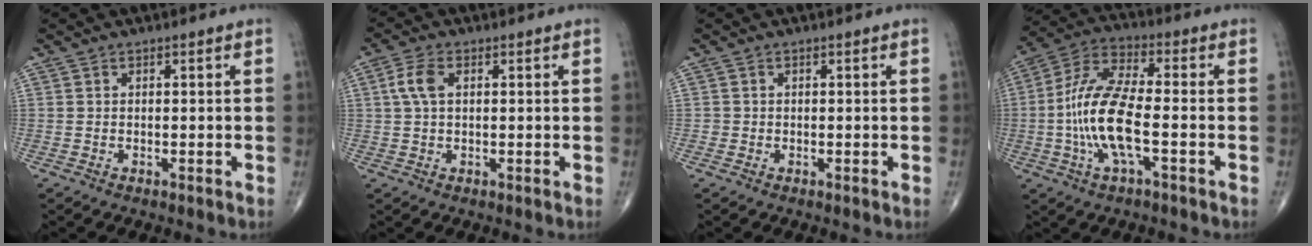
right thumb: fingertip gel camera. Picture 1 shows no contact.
{"total": 4.3, "force": [1.0, 2.4, 3.5], "torque": [-0.086, 0.011, 0.017]}
{"total": 0.6, "force": [-0.2, 0.6, 0.0], "torque": [0.001, 0.004, -0.004]}
{"total": 13.7, "force": [-2.8, 4.2, 12.7], "torque": [-0.275, 0.028, -0.059]}